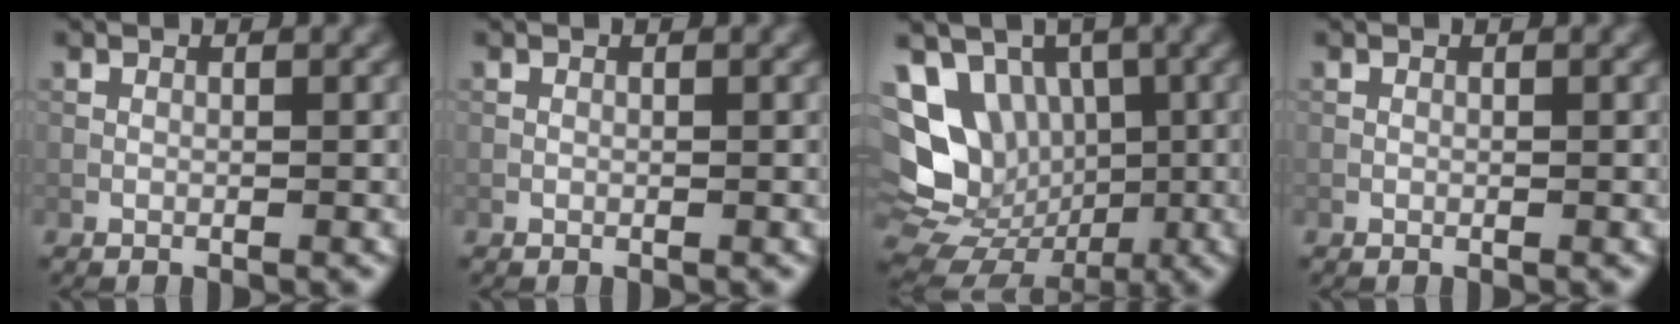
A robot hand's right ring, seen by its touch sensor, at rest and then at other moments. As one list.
[{"total": 0.0}, {"total": 10.8, "force": [0.0, 9.2, 5.5], "torque": [-0.092, -0.009, -0.005]}, {"total": 0.0}]